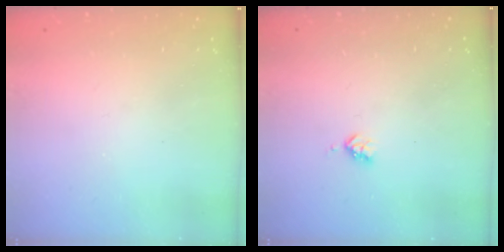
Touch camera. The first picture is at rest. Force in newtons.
{"total": 2.9, "press": 2.9, "slide": 0.5}